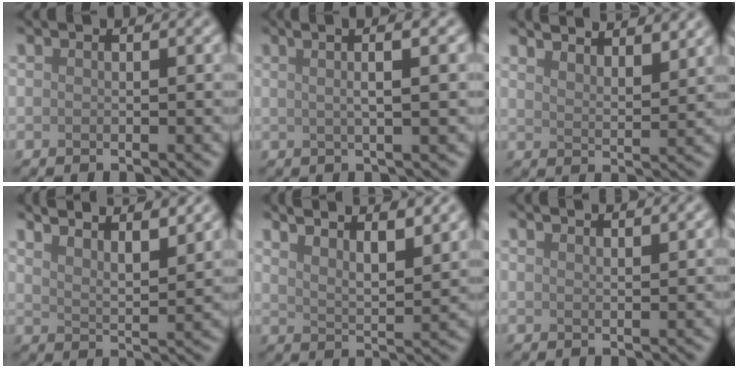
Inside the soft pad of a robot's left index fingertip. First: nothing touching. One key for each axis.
{"total": 6.0, "fx": 2.2, "fy": 2.0, "fz": 5.2, "tx": -0.063, "ty": 0.023, "tz": 0.004}
{"total": 6.8, "fx": 5.9, "fy": 1.7, "fz": 2.9, "tx": -0.025, "ty": 0.016, "tz": 0.061}
{"total": 8.4, "fx": 6.7, "fy": 2.3, "fz": 4.4, "tx": -0.038, "ty": 0.020, "tz": 0.063}
{"total": 8.0, "fx": 6.2, "fy": 2.3, "fz": 4.5, "tx": -0.038, "ty": 0.020, "tz": 0.058}
{"total": 2.8, "fx": 2.3, "fy": 0.9, "fz": 1.3, "tx": 0.008, "ty": 0.011, "tz": 0.006}